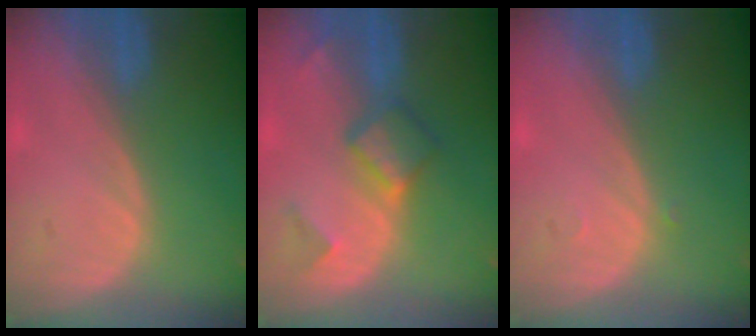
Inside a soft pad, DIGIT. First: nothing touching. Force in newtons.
{"total": 4.9, "press": 4.7, "slide": 1.4}
{"total": 0.5, "press": 0.4, "slide": 0.3}